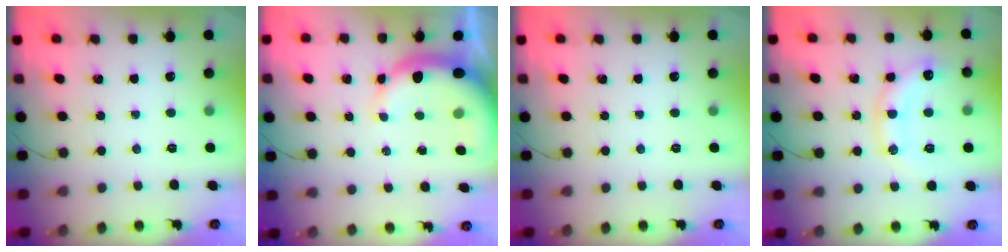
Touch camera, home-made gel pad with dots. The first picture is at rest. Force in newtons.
{"total": 8.5, "press": 8.3, "slide": 1.7}
{"total": 0.0}
{"total": 12.9, "press": 12.8, "slide": 0.8}